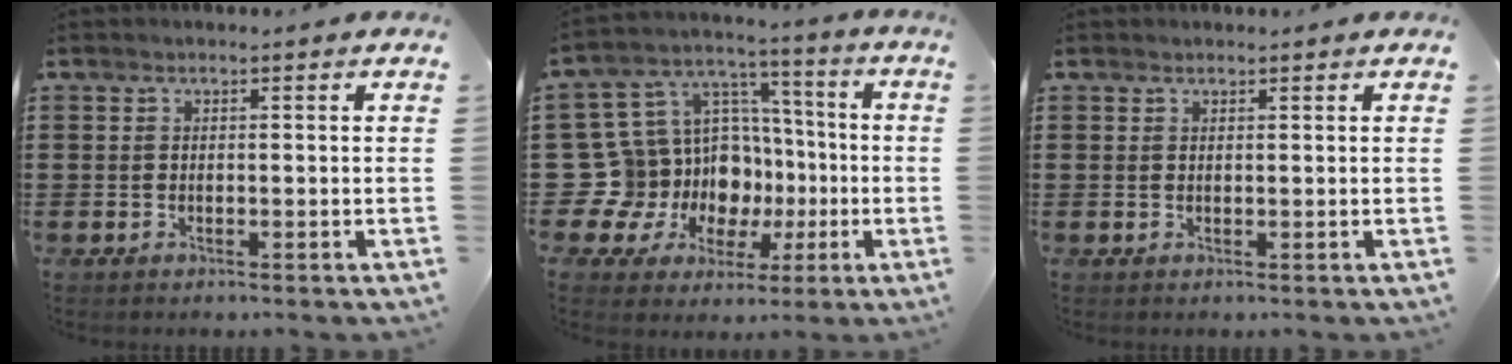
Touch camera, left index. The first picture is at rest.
{"total": 13.9, "force": [-3.4, 13.0, 3.8], "torque": [-0.132, -0.021, -0.025]}
{"total": 0.6, "force": [0.6, 0.2, 0.0], "torque": [-0.001, 0.001, 0.012]}